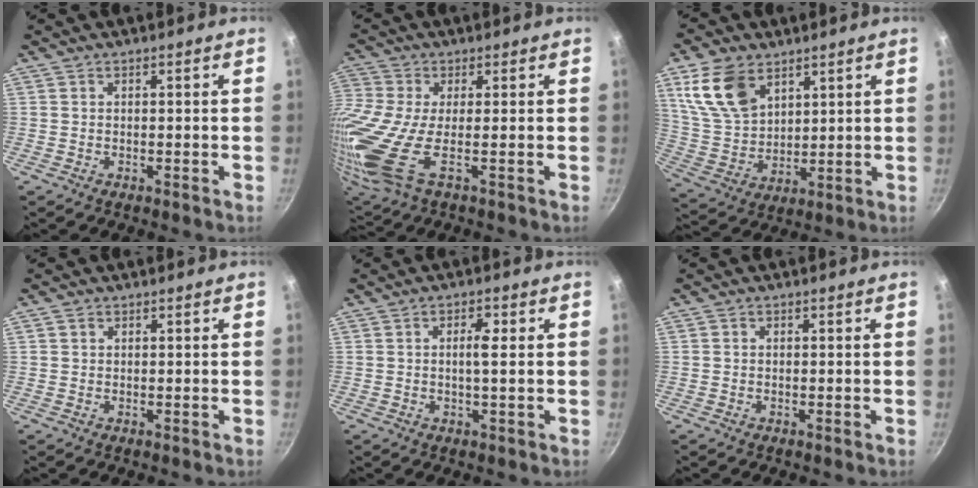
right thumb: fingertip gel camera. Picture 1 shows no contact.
{"total": 14.0, "force": [-2.1, 4.9, 13.0], "torque": [-0.304, -0.016, -0.048]}
{"total": 13.3, "force": [6.8, 8.3, 7.8], "torque": [-0.131, -0.027, 0.149]}
{"total": 1.0, "force": [0.4, 0.9, 0.3], "torque": [-0.003, 0.002, 0.005]}
{"total": 3.2, "force": [0.5, 0.8, 3.1], "torque": [-0.061, 0.002, 0.005]}
{"total": 0.6, "force": [0.0, 0.5, 0.2], "torque": [-0.004, 0.003, -0.001]}